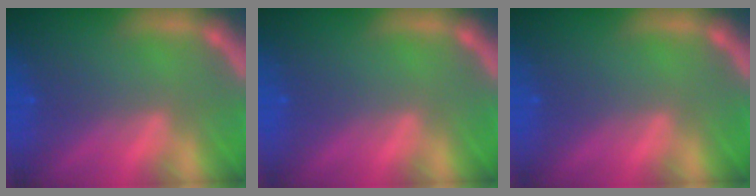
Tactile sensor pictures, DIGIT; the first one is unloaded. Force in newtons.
{"total": 0.0}
{"total": 0.0}